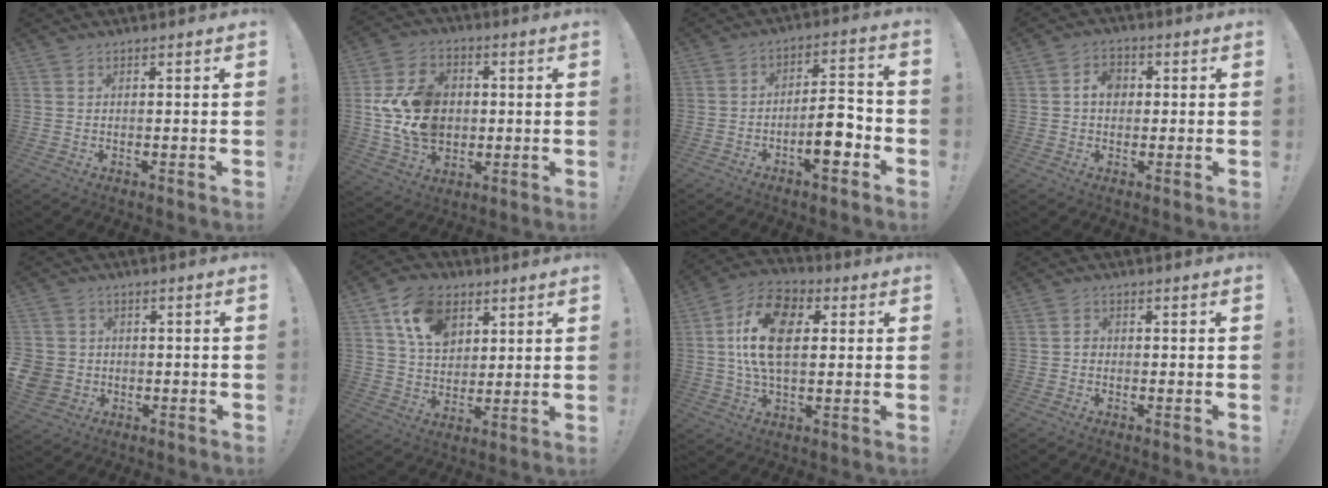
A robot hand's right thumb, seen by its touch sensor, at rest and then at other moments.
{"total": 16.1, "force": [0.5, 12.7, 9.9], "torque": [-0.170, 0.004, 0.016]}
{"total": 10.2, "force": [-4.2, 3.5, 8.7], "torque": [-0.124, 0.023, -0.075]}
{"total": 5.2, "force": [0.5, 4.0, 3.4], "torque": [-0.048, 0.004, 0.007]}
{"total": 5.8, "force": [-0.9, 5.5, 1.8], "torque": [-0.046, 0.012, -0.014]}
{"total": 13.9, "force": [6.6, 10.0, 6.9], "torque": [-0.107, -0.019, 0.125]}
{"total": 16.5, "force": [3.1, 9.6, 13.1], "torque": [-0.235, 0.005, 0.051]}
{"total": 1.4, "force": [-0.8, 0.9, 0.5], "torque": [-0.011, 0.006, -0.016]}